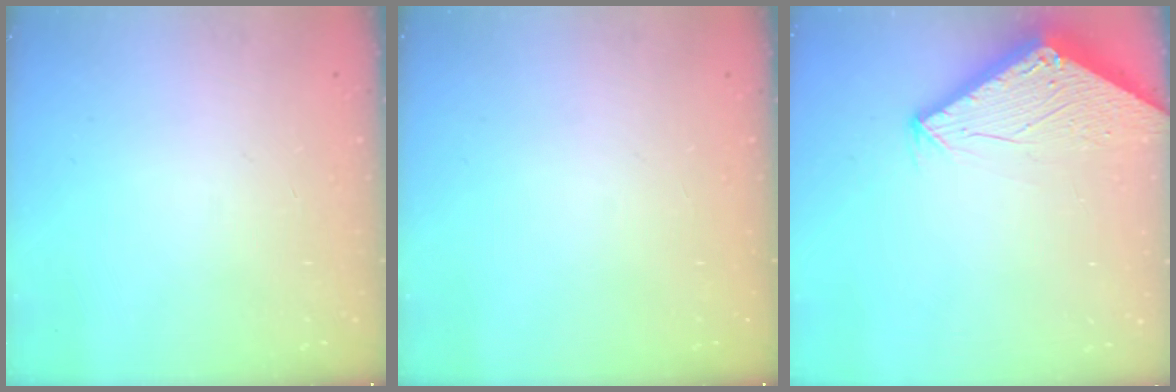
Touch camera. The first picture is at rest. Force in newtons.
{"total": 0.0}
{"total": 2.8, "press": 2.8, "slide": 0.1}